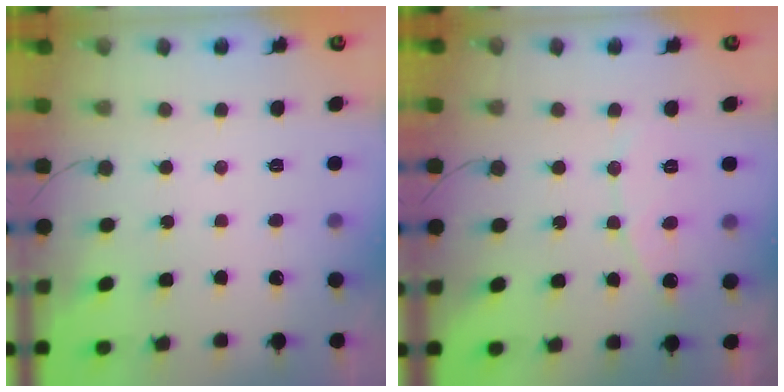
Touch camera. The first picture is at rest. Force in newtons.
{"total": 6.4, "press": 6.4, "slide": 0.4}